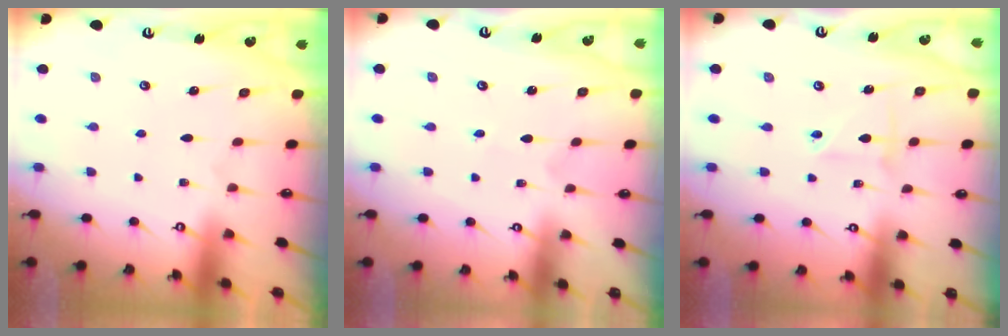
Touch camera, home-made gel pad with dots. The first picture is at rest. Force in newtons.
{"total": 0.7, "press": 0.7, "slide": 0.0}
{"total": 2.6, "press": 2.6, "slide": 0.5}